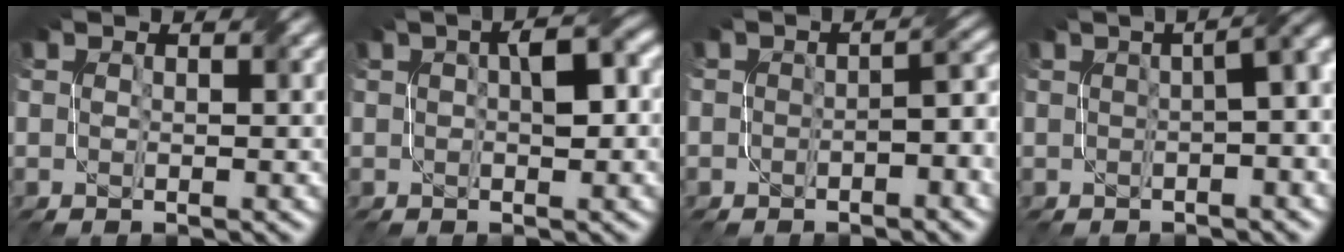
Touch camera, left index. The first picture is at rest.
{"total": 3.2, "force": [0.4, 1.1, 2.9], "torque": [-0.049, 0.013, 0.007]}
{"total": 2.9, "force": [-1.5, 1.2, 2.2], "torque": [-0.028, 0.012, -0.020]}
{"total": 8.8, "force": [0.9, 4.3, 7.6], "torque": [-0.020, 0.042, -0.017]}